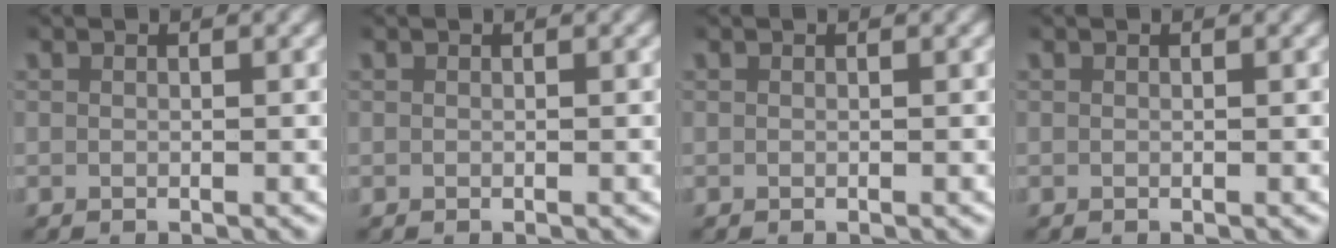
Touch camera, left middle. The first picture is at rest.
{"total": 0.0}
{"total": 0.0}
{"total": 0.0}